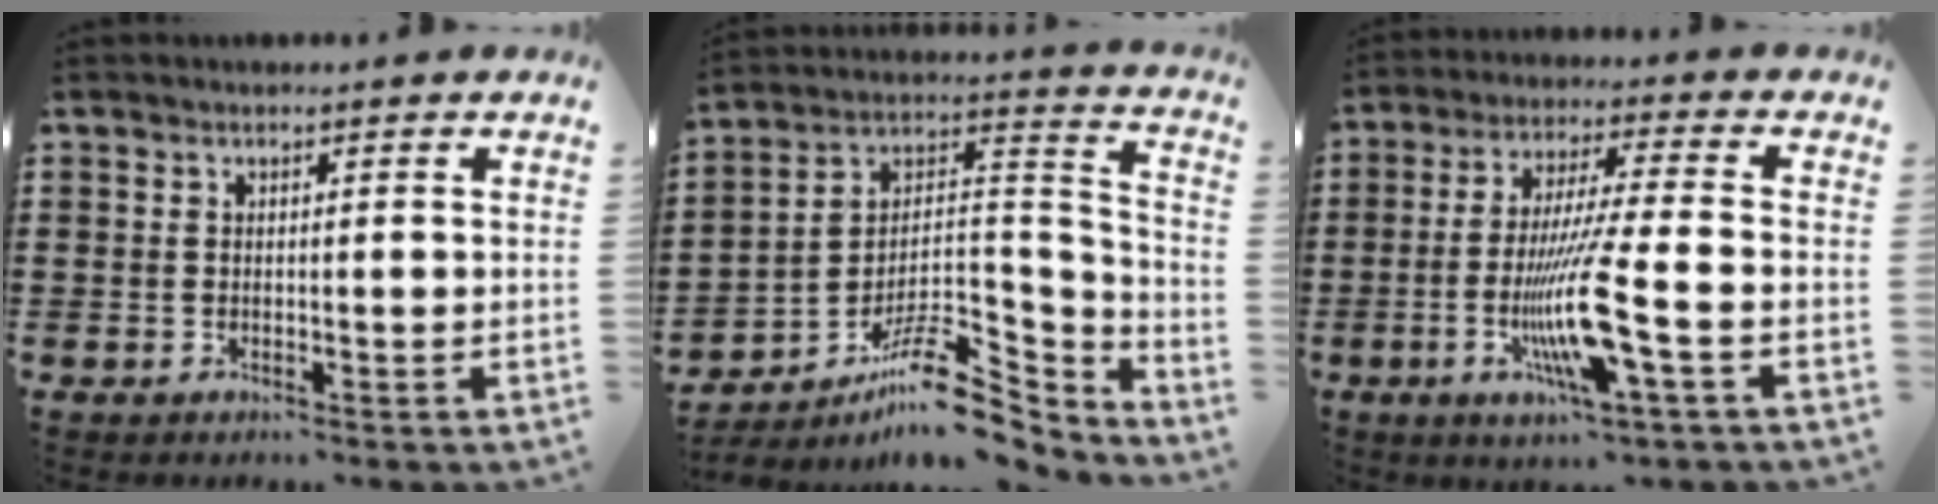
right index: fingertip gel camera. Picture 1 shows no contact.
{"total": 11.9, "force": [-8.5, 4.4, 7.1], "torque": [-0.121, 0.033, -0.156]}
{"total": 12.1, "force": [-3.8, 0.8, 11.5], "torque": [-0.231, -0.017, -0.076]}